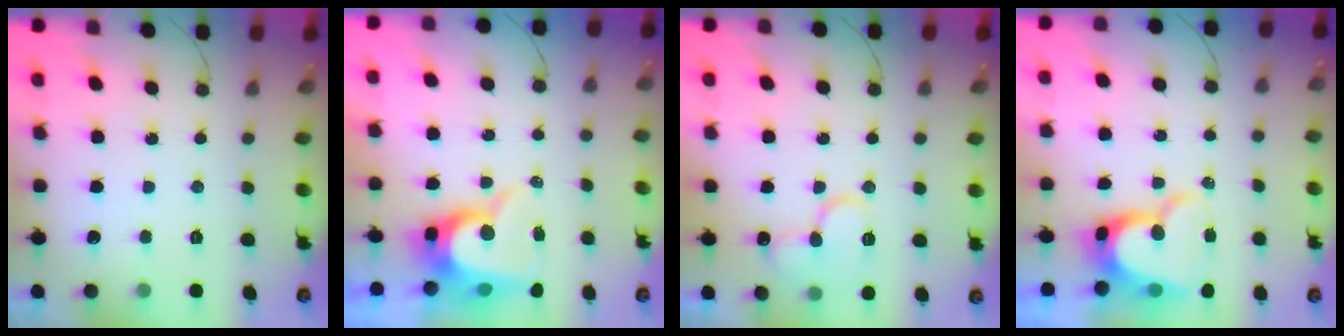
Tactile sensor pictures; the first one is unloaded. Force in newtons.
{"total": 13.3, "press": 13.3, "slide": 0.7}
{"total": 12.1, "press": 11.9, "slide": 1.6}
{"total": 12.5, "press": 12.5, "slide": 1.2}